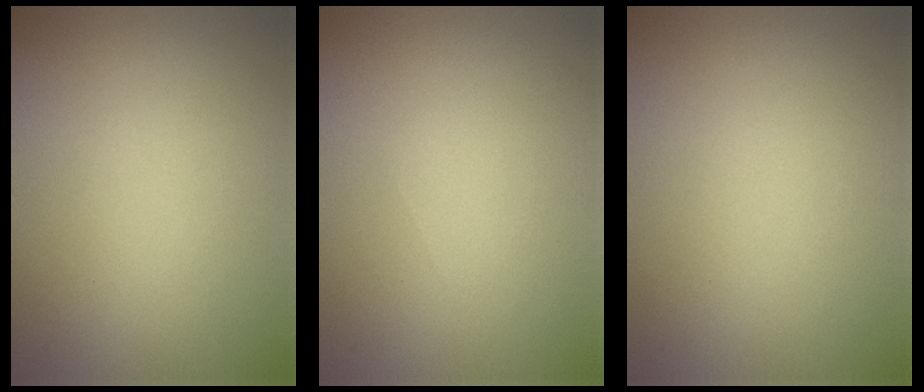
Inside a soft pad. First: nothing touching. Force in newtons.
{"total": 0.0}
{"total": 0.0}